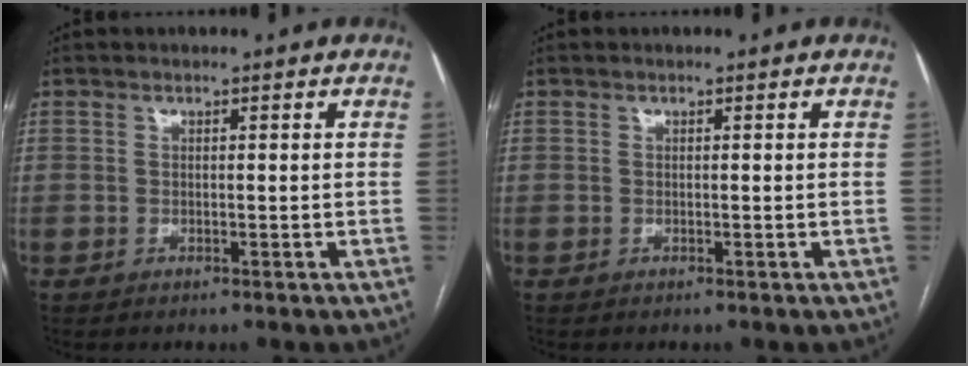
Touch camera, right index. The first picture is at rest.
{"total": 0.0}